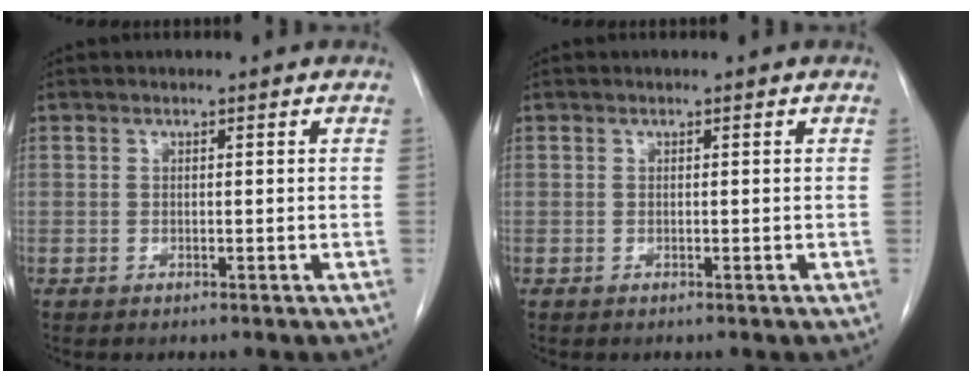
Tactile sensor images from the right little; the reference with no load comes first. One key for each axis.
{"total": 0.0}